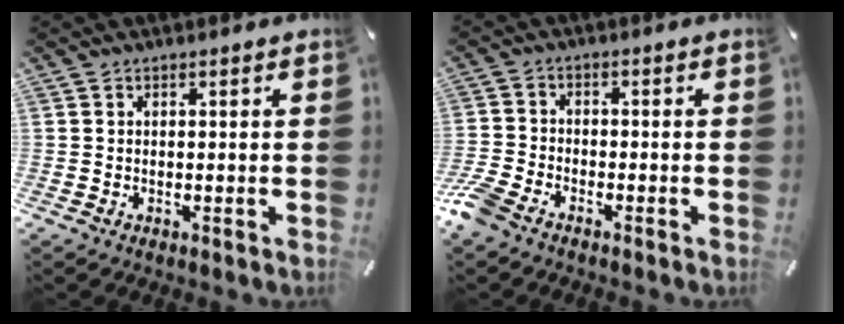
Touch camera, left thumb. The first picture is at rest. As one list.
[{"total": 4.9, "force": [-3.7, 2.1, 2.4], "torque": [-0.068, 0.008, -0.075]}]